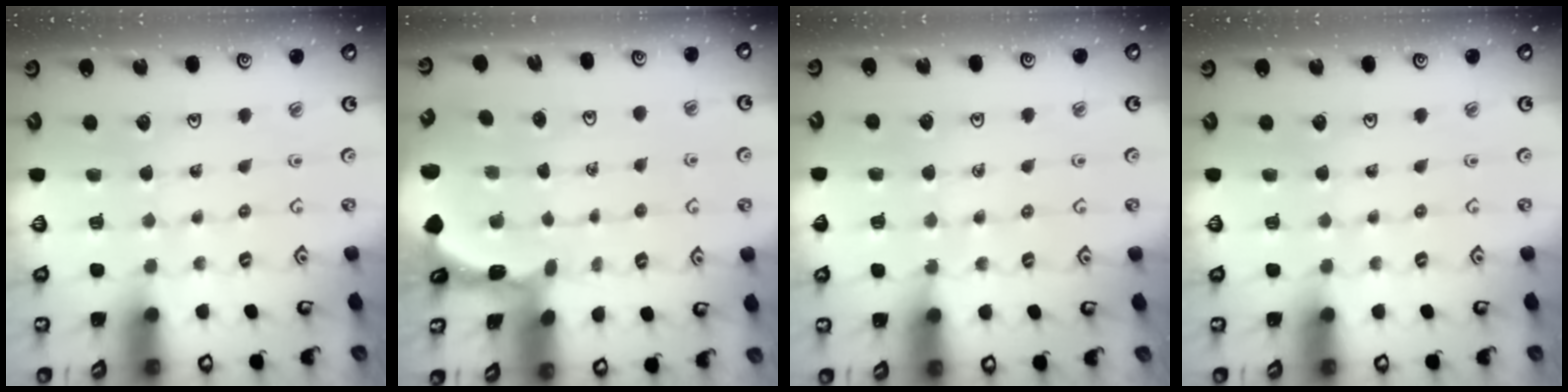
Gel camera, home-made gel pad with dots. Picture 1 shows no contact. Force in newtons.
{"total": 1.2, "press": 1.2, "slide": 0.1}
{"total": 5.6, "press": 5.5, "slide": 1.4}
{"total": 0.0}